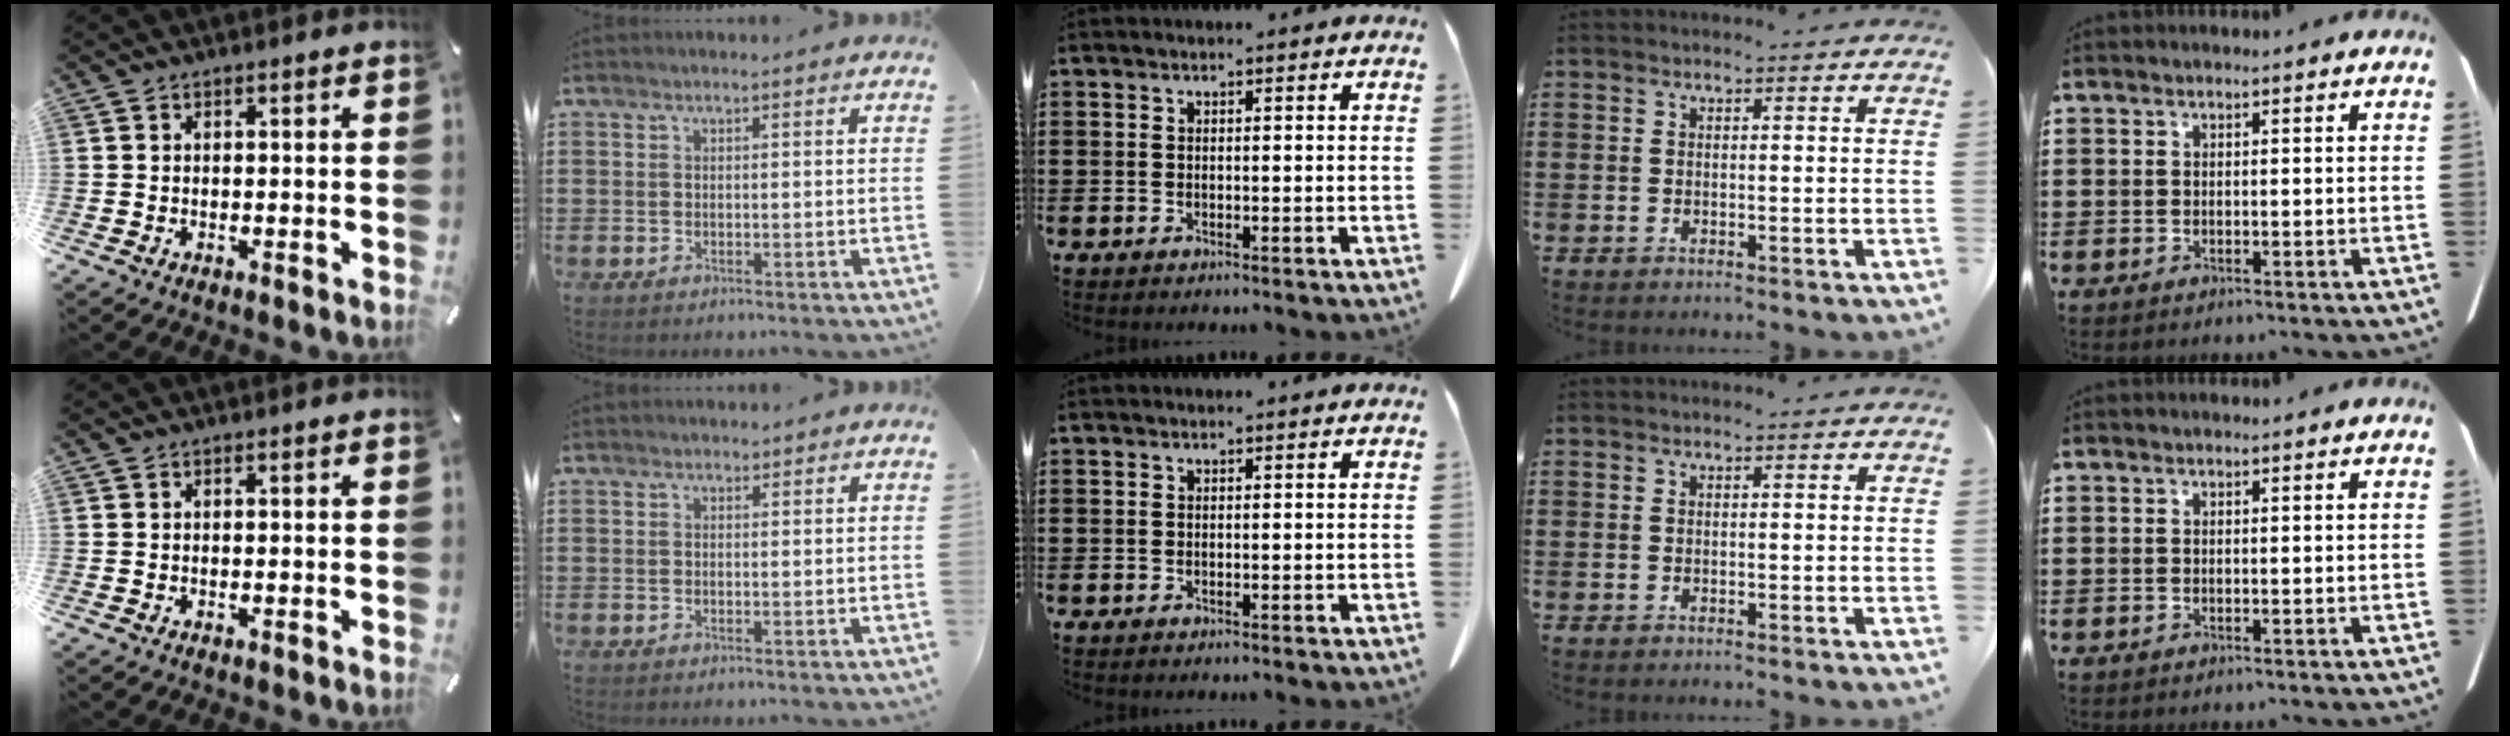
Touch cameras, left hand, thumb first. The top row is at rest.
{"index": {"total": 0.5, "force": [0.4, 0.4, 0.1], "torque": [-0.004, 0.003, 0.007]}}